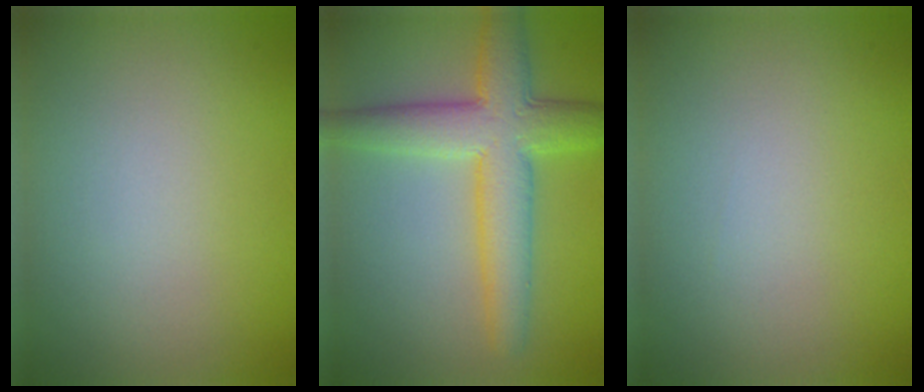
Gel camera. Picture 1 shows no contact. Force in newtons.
{"total": 6.7, "press": 6.7, "slide": 0.1}
{"total": 0.0}